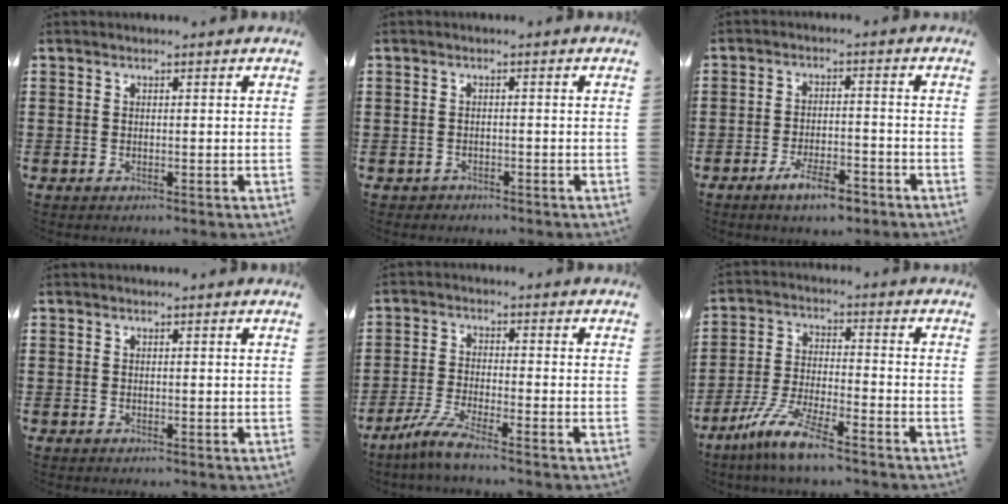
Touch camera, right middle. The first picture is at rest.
{"total": 1.1, "force": [-1.0, 0.4, -0.1], "torque": [-0.002, 0.000, -0.022]}
{"total": 5.7, "force": [-4.3, 1.3, 3.6], "torque": [-0.069, 0.001, -0.080]}
{"total": 0.0}
{"total": 4.9, "force": [-4.0, -0.1, 2.9], "torque": [-0.076, -0.019, -0.081]}
{"total": 8.7, "force": [-6.9, 0.3, 5.4], "torque": [-0.115, -0.009, -0.134]}